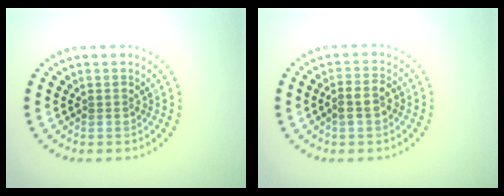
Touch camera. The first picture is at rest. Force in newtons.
{"total": 2.0, "press": 1.9, "slide": 0.7}